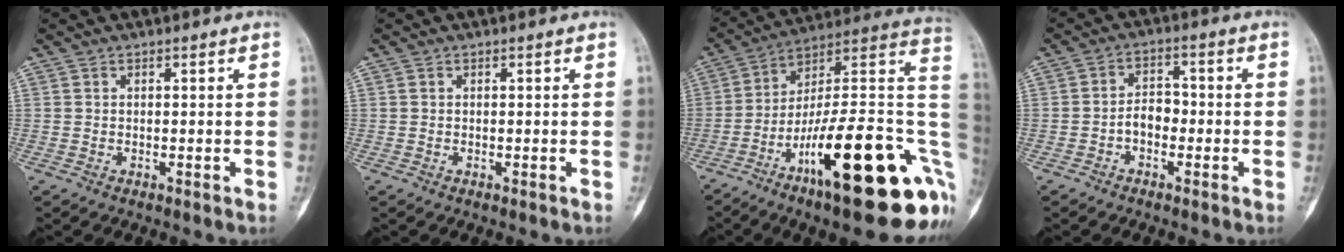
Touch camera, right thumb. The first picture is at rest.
{"total": 0.0}
{"total": 29.7, "force": [-9.4, 8.3, 26.9], "torque": [-0.309, 0.064, -0.144]}
{"total": 4.4, "force": [-1.5, 3.1, 2.7], "torque": [-0.027, 0.023, -0.036]}